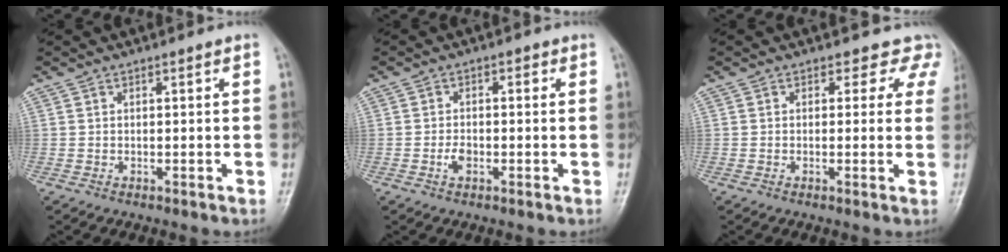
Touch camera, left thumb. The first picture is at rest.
{"total": 2.8, "force": [-0.8, 1.9, 1.9], "torque": [-0.024, 0.007, -0.020]}
{"total": 4.2, "force": [3.2, 2.8, 0.1], "torque": [0.034, -0.014, 0.010]}